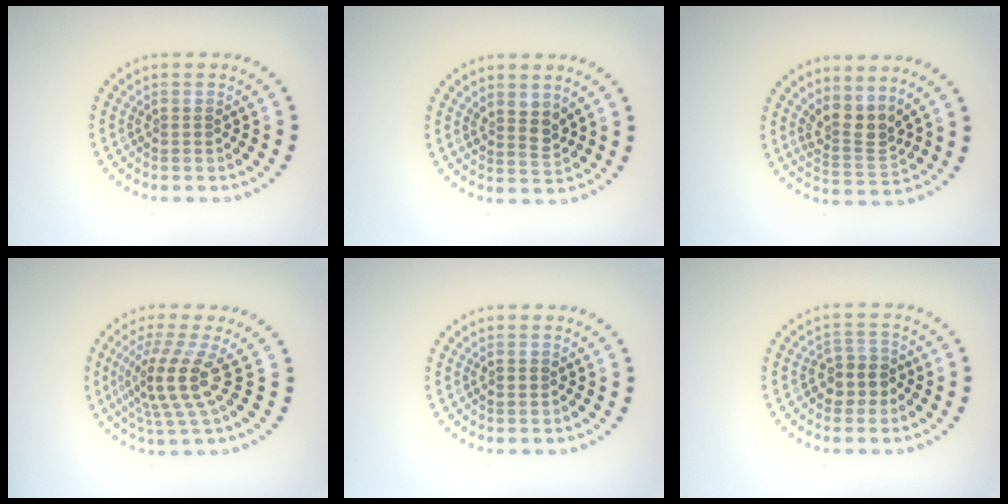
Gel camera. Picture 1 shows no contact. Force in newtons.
{"total": 1.9, "press": 1.6, "slide": 1.1}
{"total": 3.0, "press": 2.3, "slide": 1.9}
{"total": 4.5, "press": 3.2, "slide": 3.1}
{"total": 0.8, "press": 0.8, "slide": 0.1}
{"total": 2.6, "press": 2.2, "slide": 1.3}